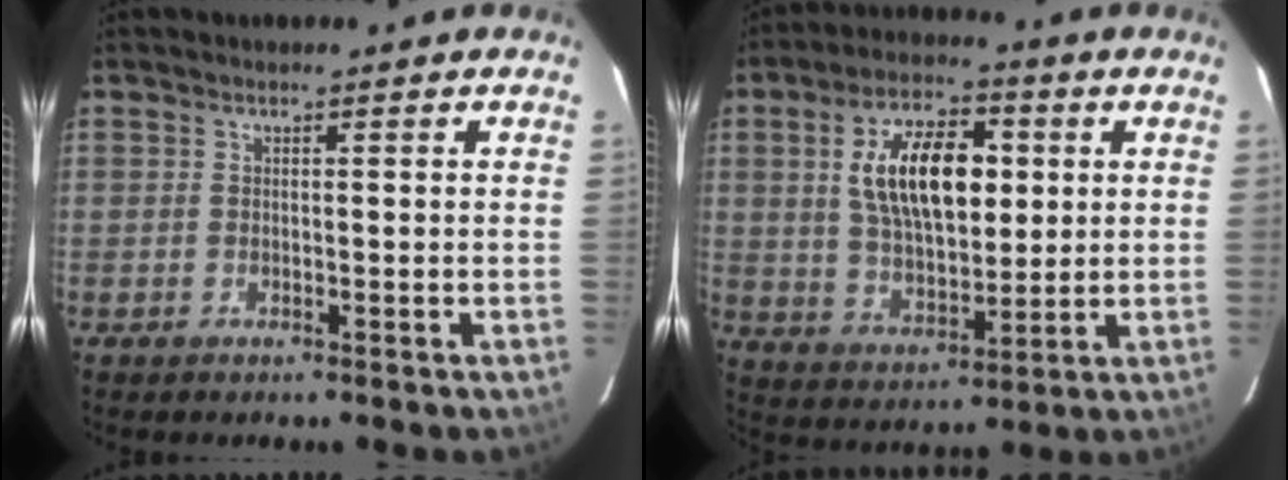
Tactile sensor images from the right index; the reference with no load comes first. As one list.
[{"total": 15.4, "force": [3.4, 7.8, 12.8], "torque": [-0.225, 0.018, 0.066]}]